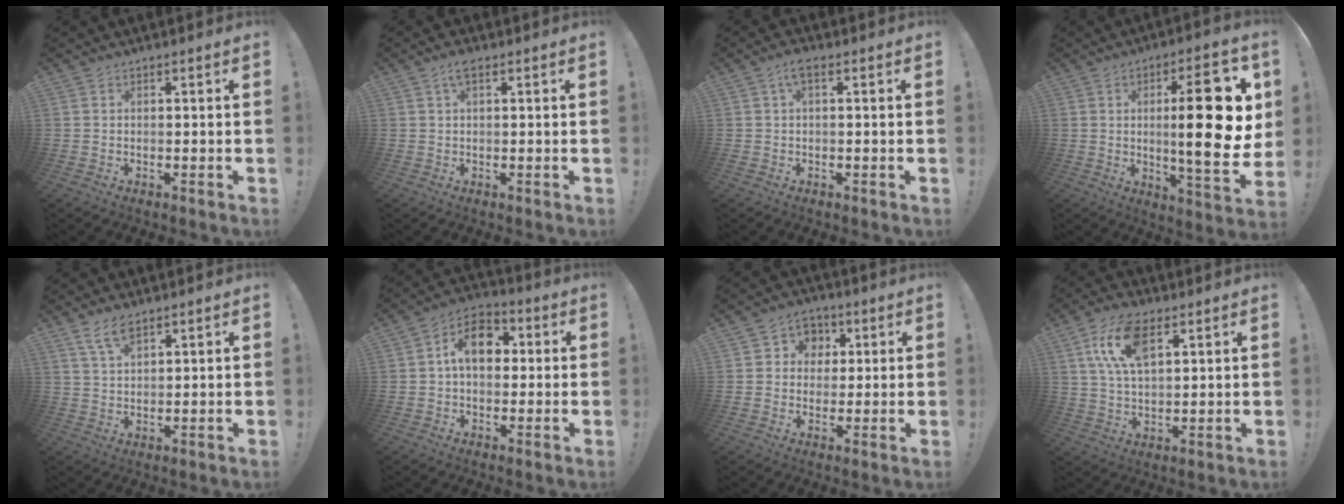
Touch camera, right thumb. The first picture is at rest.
{"total": 2.7, "force": [1.1, 1.0, 2.2], "torque": [-0.037, 0.003, 0.017]}
{"total": 3.0, "force": [0.7, 0.9, 2.8], "torque": [-0.053, 0.003, 0.013]}
{"total": 21.9, "force": [2.6, 5.4, 21.0], "torque": [-0.309, -0.013, 0.034]}
{"total": 5.4, "force": [3.8, 1.8, 3.5], "torque": [-0.058, -0.016, 0.068]}
{"total": 11.4, "force": [2.3, 7.6, 8.2], "torque": [-0.131, 0.015, 0.044]}
{"total": 6.8, "force": [0.8, 6.6, 1.6], "torque": [-0.010, 0.001, 0.018]}
{"total": 12.5, "force": [5.6, 6.2, 9.3], "torque": [-0.181, -0.006, 0.103]}